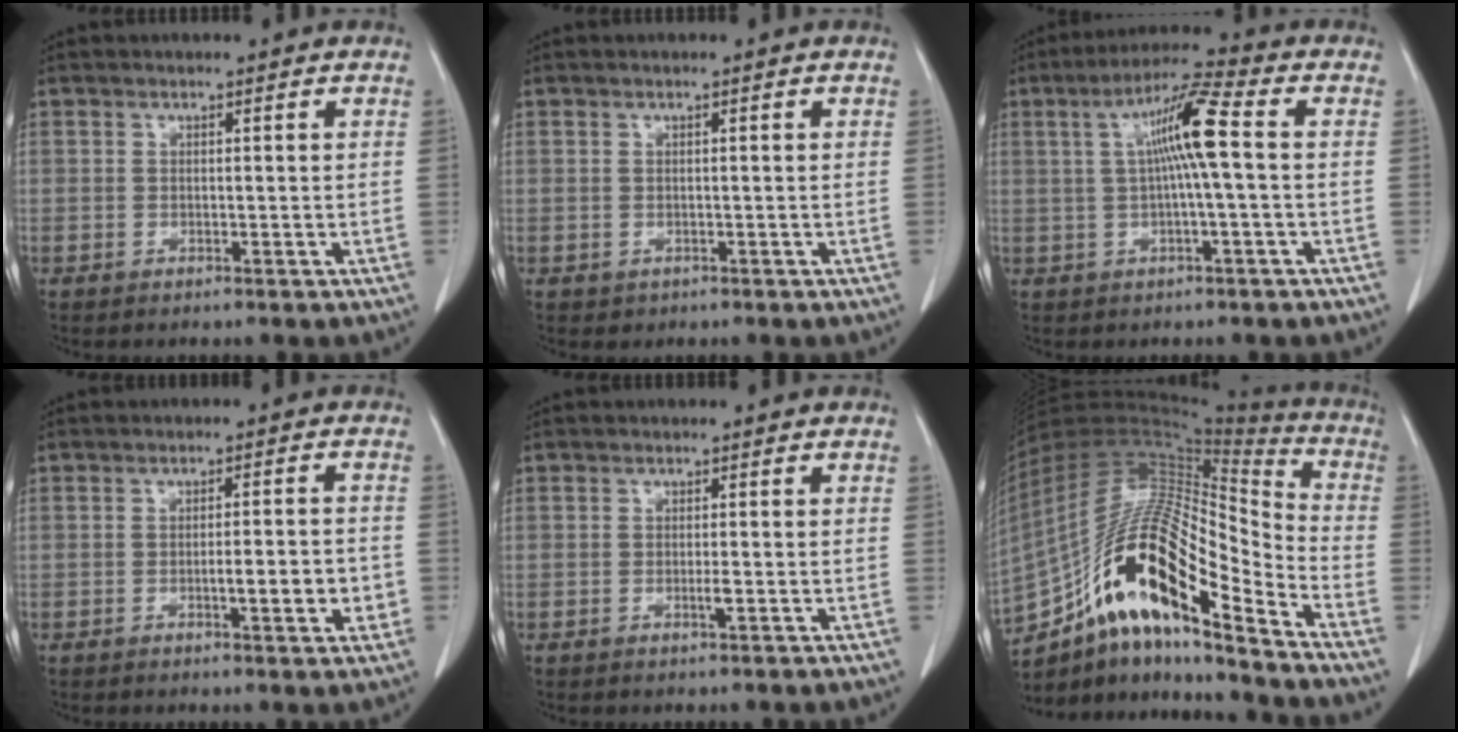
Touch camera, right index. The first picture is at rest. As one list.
[{"total": 0.6, "force": [-0.1, 0.6, 0.2], "torque": [-0.002, 0.002, 0.002]}, {"total": 8.8, "force": [1.0, 0.0, 8.7], "torque": [-0.161, 0.020, 0.015]}, {"total": 5.2, "force": [-1.5, 1.0, 4.9], "torque": [-0.070, 0.003, -0.014]}, {"total": 1.1, "force": [-0.3, 0.1, 1.1], "torque": [-0.023, -0.001, -0.004]}, {"total": 22.3, "force": [-12.6, 4.7, 17.8], "torque": [-0.338, 0.006, -0.219]}]